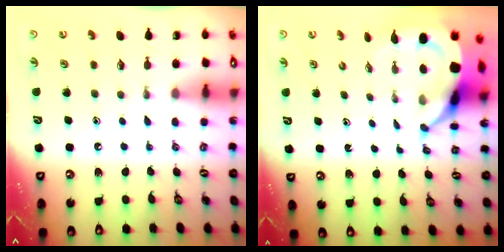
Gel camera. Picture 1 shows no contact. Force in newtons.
{"total": 5.9, "press": 5.8, "slide": 0.7}